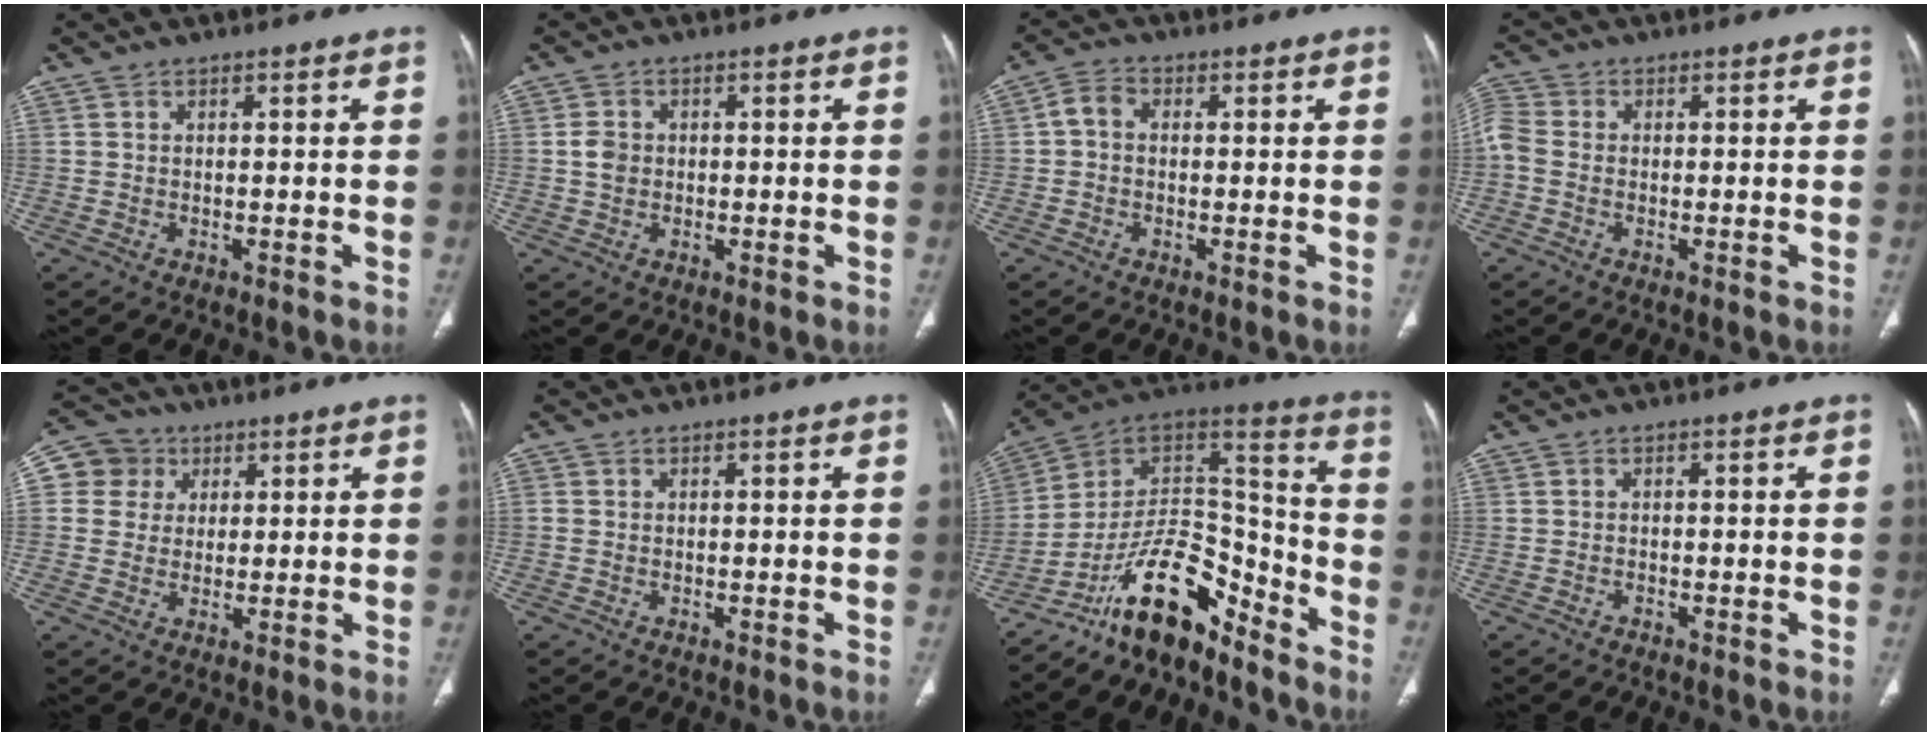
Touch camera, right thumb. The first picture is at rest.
{"total": 2.6, "force": [0.0, 2.2, 1.4], "torque": [-0.019, 0.007, -0.004]}
{"total": 3.4, "force": [0.1, 2.5, 2.3], "torque": [-0.037, 0.010, -0.009]}
{"total": 4.1, "force": [-0.7, 2.9, 2.8], "torque": [-0.077, 0.011, -0.024]}
{"total": 7.1, "force": [2.1, 6.7, 1.1], "torque": [0.006, 0.006, 0.032]}
{"total": 0.5, "force": [-0.1, 0.5, 0.3], "torque": [-0.007, 0.000, -0.004]}
{"total": 16.4, "force": [-12.5, 6.6, 8.3], "torque": [-0.100, 0.128, -0.222]}
{"total": 0.0}